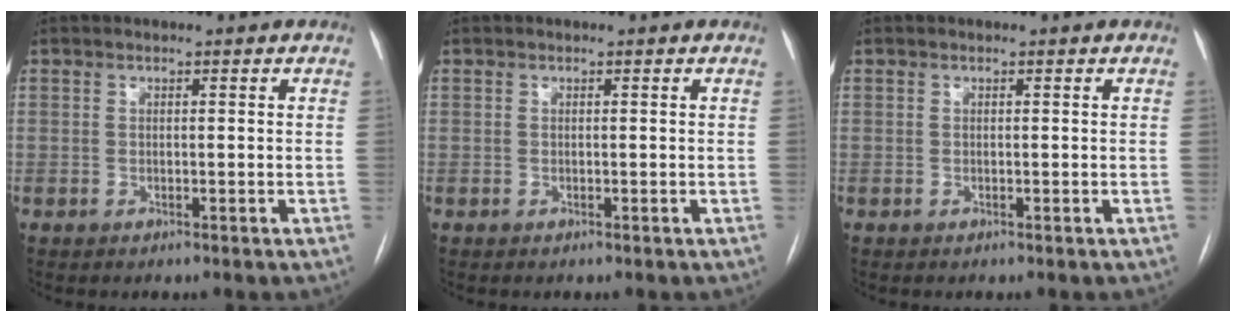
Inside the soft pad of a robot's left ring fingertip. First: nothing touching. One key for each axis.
{"total": 0.0}
{"total": 0.0}